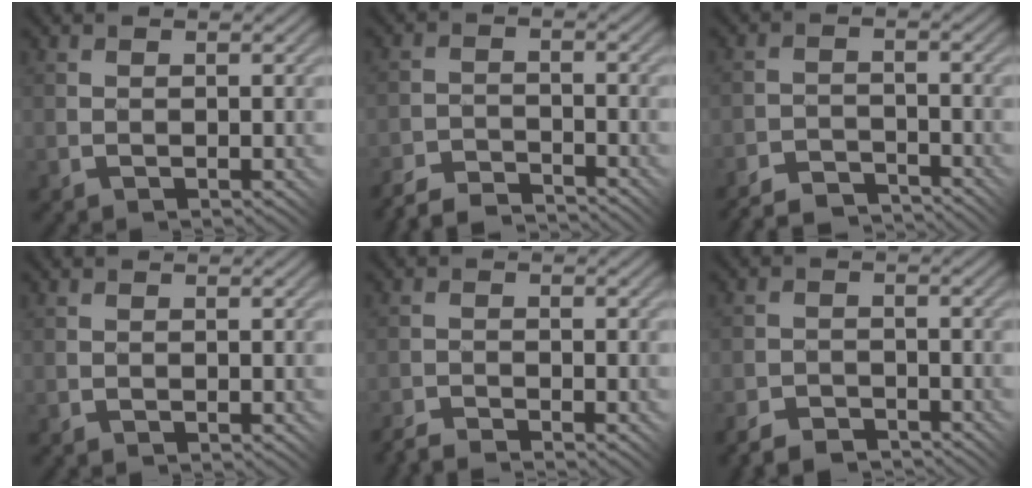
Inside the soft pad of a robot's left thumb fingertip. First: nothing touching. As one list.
[{"total": 5.0, "force": [-4.9, 0.2, 0.7], "torque": [-0.010, 0.002, -0.102]}, {"total": 5.4, "force": [-5.4, 0.4, 0.7], "torque": [-0.006, 0.004, -0.101]}, {"total": 0.0}, {"total": 2.8, "force": [-2.7, -0.1, 0.5], "torque": [-0.008, 0.001, -0.057]}, {"total": 3.6, "force": [-3.5, 0.7, 0.5], "torque": [-0.008, 0.003, -0.072]}]